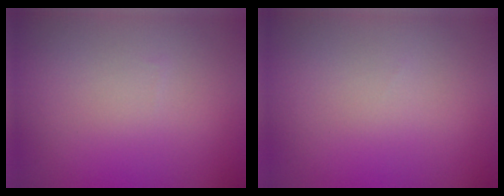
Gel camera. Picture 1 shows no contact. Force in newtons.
{"total": 0.0}